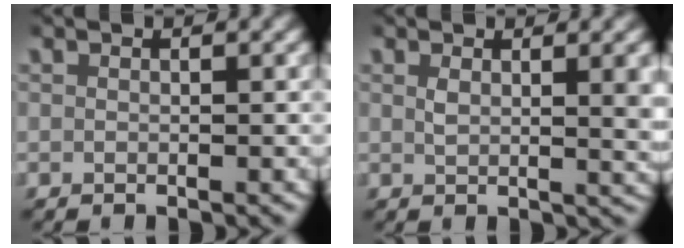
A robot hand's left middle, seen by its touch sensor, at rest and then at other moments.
{"total": 2.8, "force": [0.9, 0.6, 2.5], "torque": [-0.027, -0.008, 0.020]}